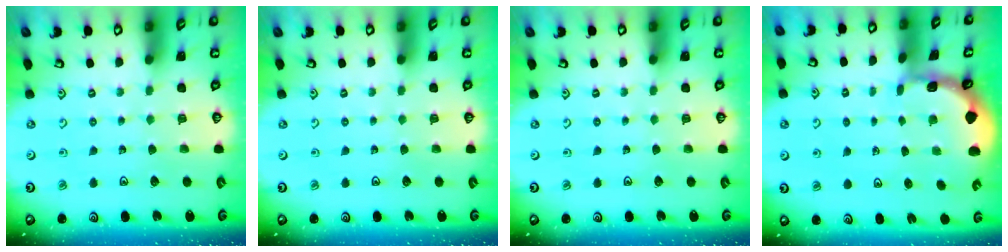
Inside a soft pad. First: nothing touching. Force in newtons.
{"total": 0.0}
{"total": 0.0}
{"total": 0.9, "press": 0.9, "slide": 0.2}